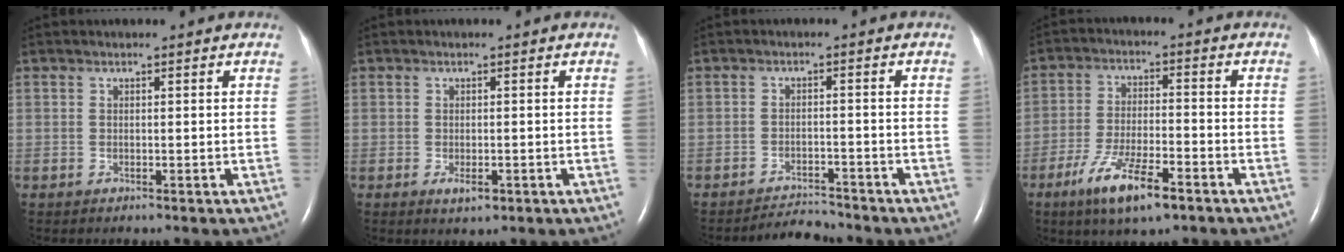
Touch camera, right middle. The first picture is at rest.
{"total": 2.1, "force": [-1.0, 0.8, 1.7], "torque": [-0.024, -0.001, -0.011]}
{"total": 3.5, "force": [-3.5, 0.0, -0.4], "torque": [0.000, -0.013, -0.056]}
{"total": 9.8, "force": [-5.9, 2.0, 7.5], "torque": [-0.145, -0.015, -0.103]}